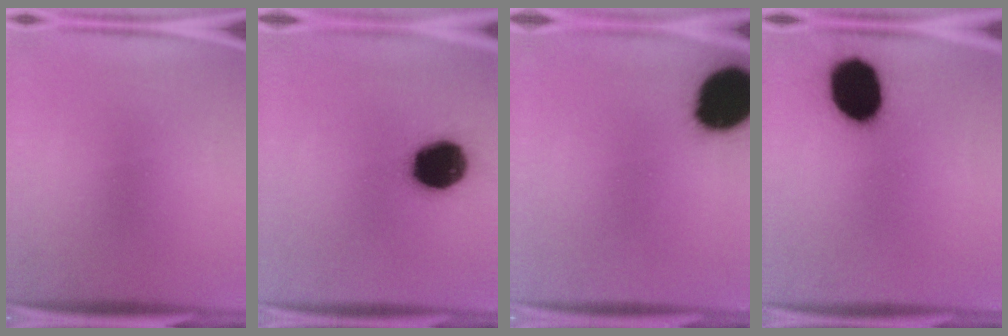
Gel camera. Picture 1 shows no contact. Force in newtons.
{"total": 18.4}
{"total": 19.8}
{"total": 17.7}